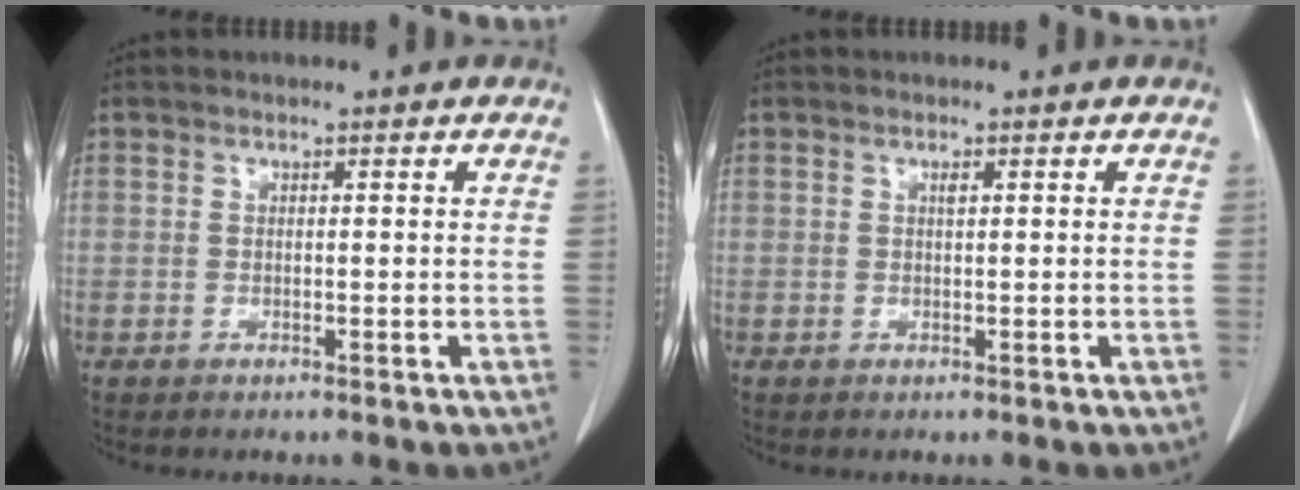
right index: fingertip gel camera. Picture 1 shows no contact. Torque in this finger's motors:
{"motor_torque": [0.05, 0.00, 0.00, 0.01]}